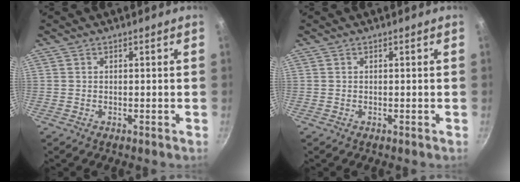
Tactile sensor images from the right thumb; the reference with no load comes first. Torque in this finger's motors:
{"motor_torque": [-0.10, 0.33, 0.45, -0.37, -0.02]}